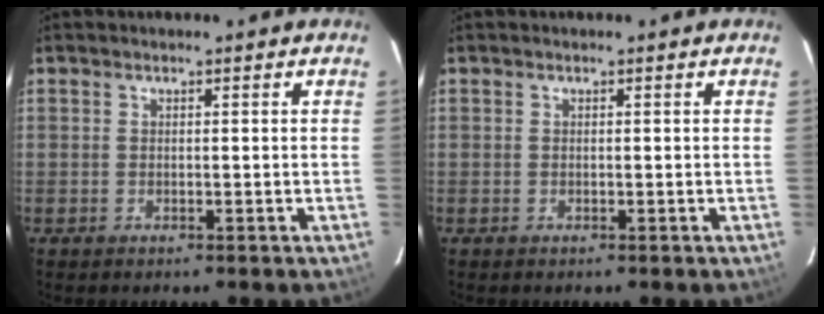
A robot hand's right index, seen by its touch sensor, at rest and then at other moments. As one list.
[{"total": 0.0}]